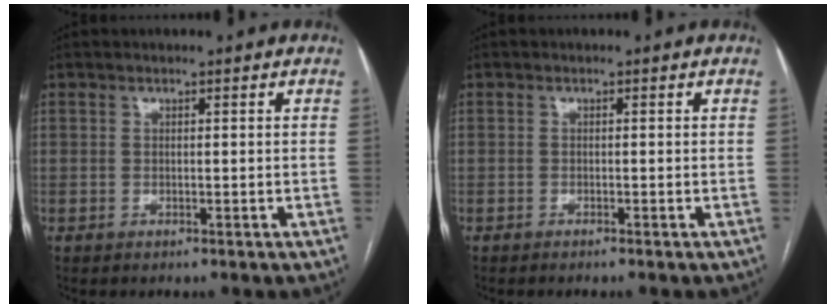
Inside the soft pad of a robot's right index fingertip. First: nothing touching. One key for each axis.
{"total": 0.5, "fx": -0.4, "fy": -0.1, "fz": 0.4, "tx": -0.010, "ty": 0.000, "tz": -0.008}